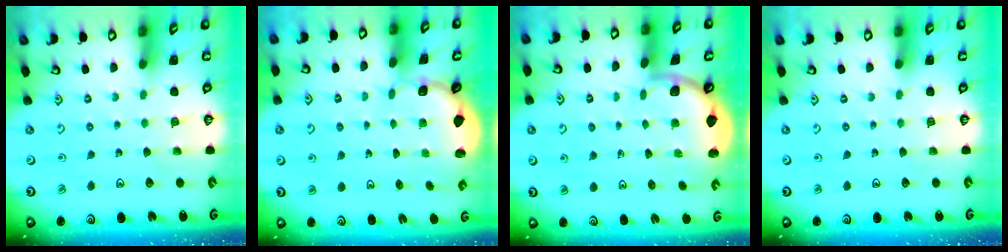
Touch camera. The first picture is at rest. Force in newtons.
{"total": 1.9, "press": 1.7, "slide": 0.8}
{"total": 1.8, "press": 1.8, "slide": 0.1}
{"total": 0.0}